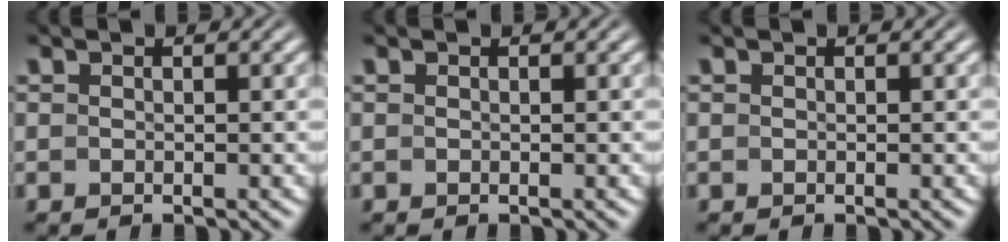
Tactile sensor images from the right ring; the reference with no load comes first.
{"total": 0.0}
{"total": 0.0}